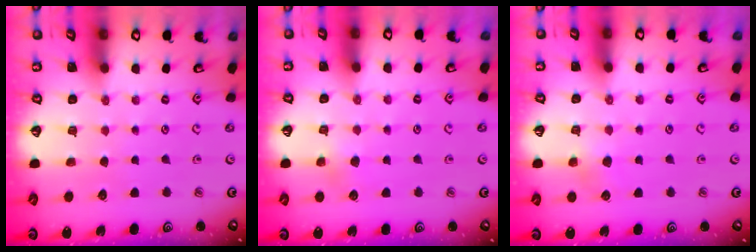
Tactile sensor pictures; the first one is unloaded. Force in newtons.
{"total": 3.6, "press": 3.6, "slide": 0.5}
{"total": 5.6, "press": 5.6, "slide": 0.4}